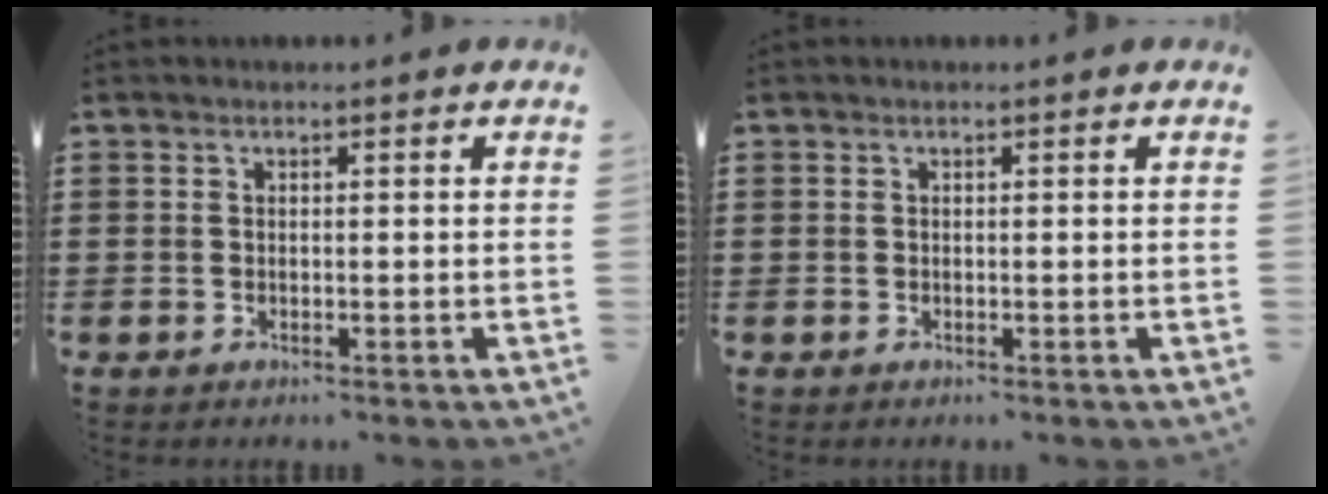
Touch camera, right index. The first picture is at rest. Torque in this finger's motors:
{"motor_torque": [0.87, 1.27, 0.00, 0.00]}